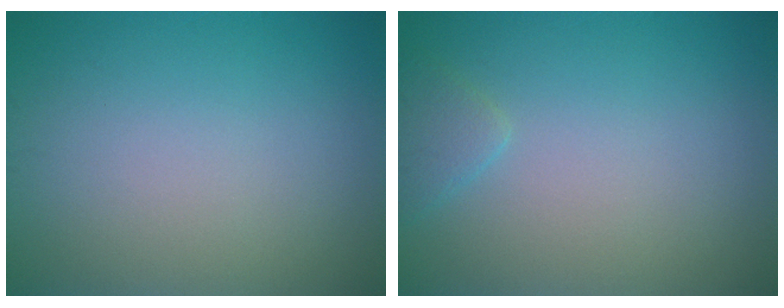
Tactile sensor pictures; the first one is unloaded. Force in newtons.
{"total": 1.4, "press": 1.4, "slide": 0.2}